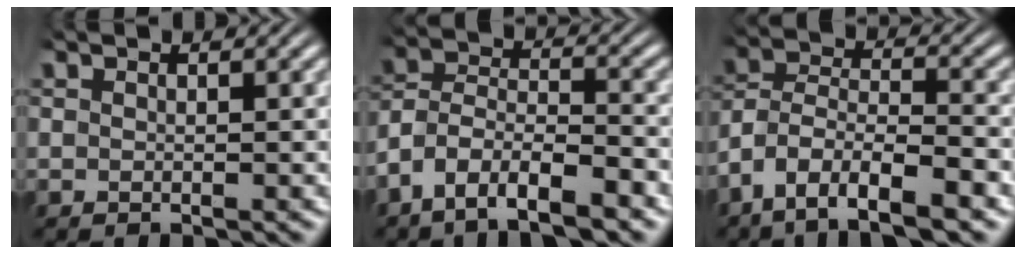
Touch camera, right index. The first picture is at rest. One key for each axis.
{"total": 8.5, "fx": -3.8, "fy": 6.6, "fz": 3.8, "tx": -0.097, "ty": -0.029, "tz": -0.073}
{"total": 8.8, "fx": -3.4, "fy": 6.4, "fz": 4.9, "tx": -0.115, "ty": -0.034, "tz": -0.058}